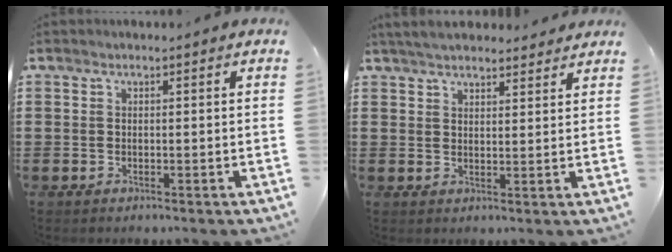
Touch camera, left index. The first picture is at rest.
{"total": 4.2, "force": [3.9, 0.9, 1.0], "torque": [-0.032, -0.005, 0.075]}